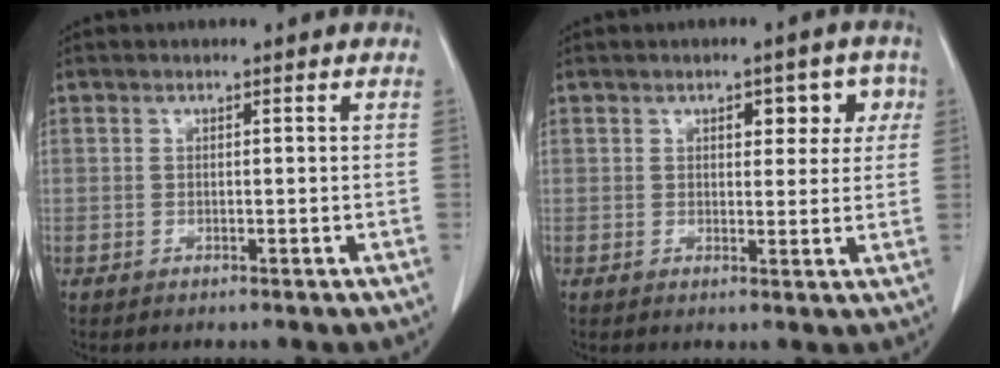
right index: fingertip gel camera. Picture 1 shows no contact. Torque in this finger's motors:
{"motor_torque": [0.10, 0.11, 0.02, 0.01]}